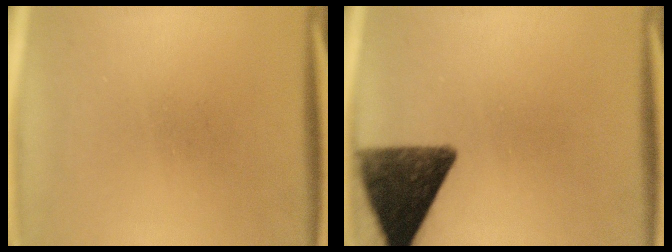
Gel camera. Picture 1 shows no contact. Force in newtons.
{"total": 12.2}